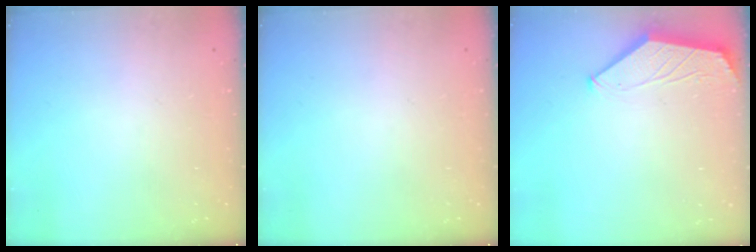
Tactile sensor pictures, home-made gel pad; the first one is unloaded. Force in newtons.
{"total": 0.0}
{"total": 1.5, "press": 1.5, "slide": 0.4}